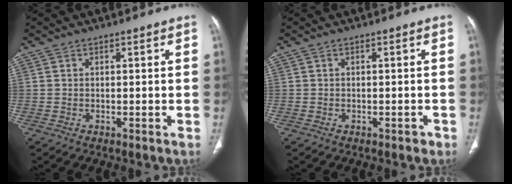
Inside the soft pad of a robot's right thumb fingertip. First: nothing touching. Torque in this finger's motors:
{"motor_torque": [-0.06, -0.36, -0.01, -0.37, -0.02]}